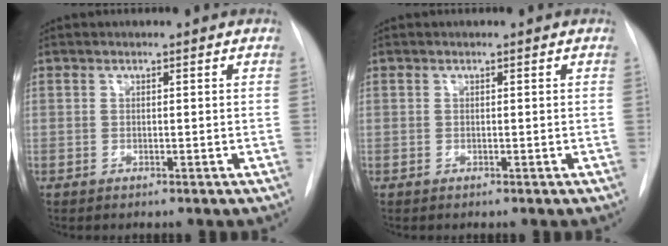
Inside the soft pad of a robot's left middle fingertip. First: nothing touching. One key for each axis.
{"total": 0.0}